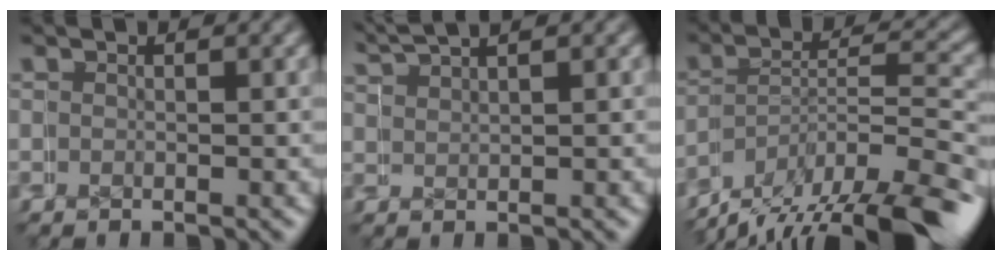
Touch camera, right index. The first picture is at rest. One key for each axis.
{"total": 3.3, "fx": 3.1, "fy": -0.6, "fz": 0.6, "tx": -0.013, "ty": 0.013, "tz": 0.056}
{"total": 10.7, "fx": -7.2, "fy": 4.6, "fz": 6.5, "tx": -0.080, "ty": -0.005, "tz": -0.111}